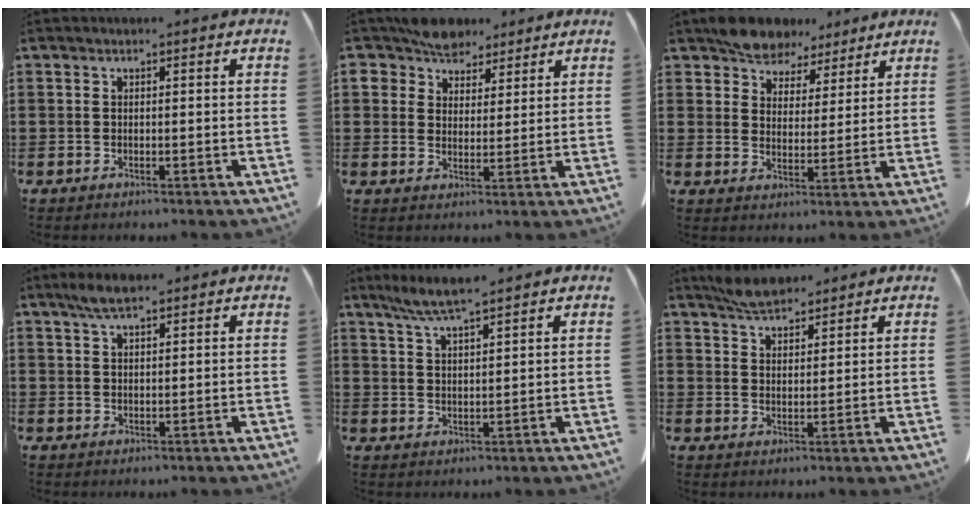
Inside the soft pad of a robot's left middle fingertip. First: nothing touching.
{"total": 5.8, "force": [4.8, 3.1, 0.9], "torque": [-0.042, -0.002, 0.091]}
{"total": 6.2, "force": [5.5, 2.6, 0.7], "torque": [-0.041, -0.012, 0.106]}
{"total": 3.2, "force": [2.1, 0.9, 2.2], "torque": [-0.048, 0.004, 0.038]}
{"total": 4.8, "force": [3.8, 0.1, 2.9], "torque": [-0.066, -0.005, 0.069]}
{"total": 4.4, "force": [4.0, 1.2, 1.3], "torque": [-0.036, -0.006, 0.076]}